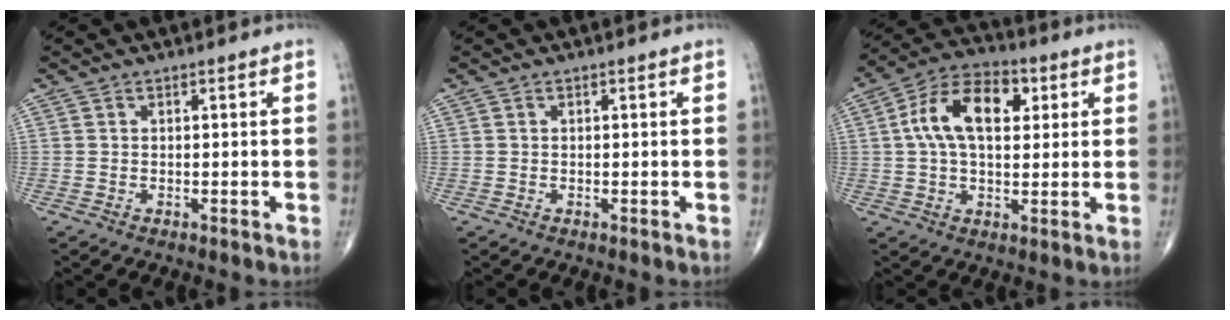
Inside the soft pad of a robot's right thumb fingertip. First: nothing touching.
{"total": 0.0}
{"total": 13.7, "force": [3.1, 7.9, 10.7], "torque": [-0.176, 0.019, 0.046]}